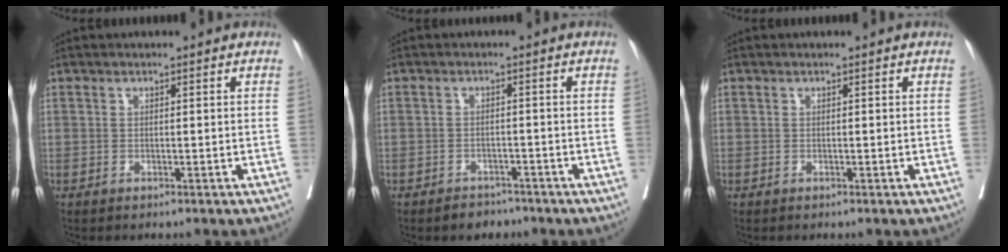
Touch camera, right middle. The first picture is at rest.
{"total": 2.9, "force": [-2.4, 1.6, 0.4], "torque": [-0.010, 0.004, -0.032]}
{"total": 0.0}